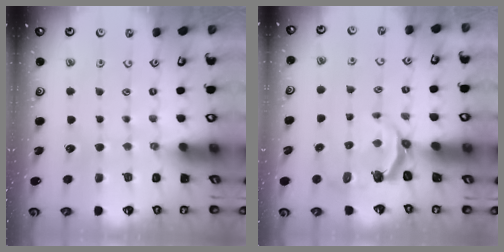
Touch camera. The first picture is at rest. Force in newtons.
{"total": 4.4, "press": 2.9, "slide": 3.3}